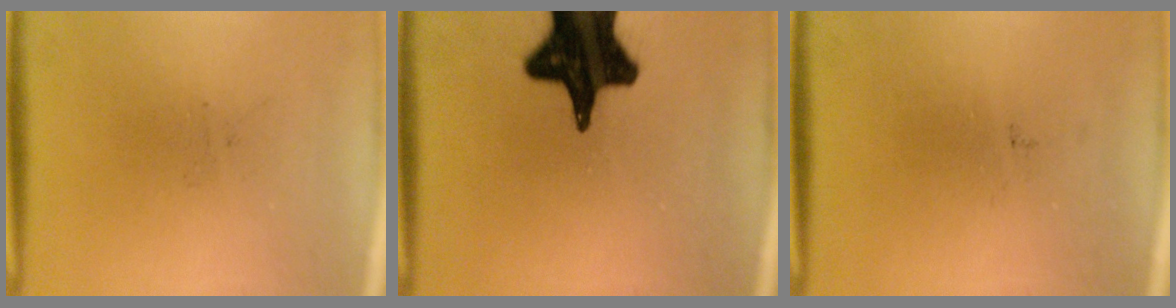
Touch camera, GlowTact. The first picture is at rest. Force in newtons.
{"total": 19.5}
{"total": 0.0}